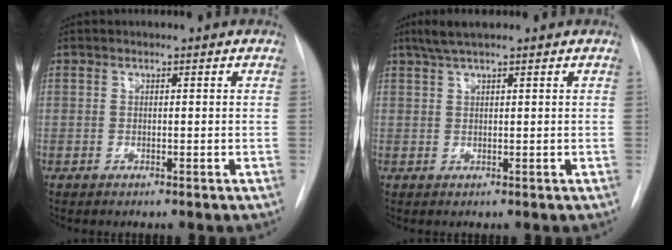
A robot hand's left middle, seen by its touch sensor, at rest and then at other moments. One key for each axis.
{"total": 3.4, "fx": 2.6, "fy": 0.1, "fz": 2.2, "tx": -0.047, "ty": 0.015, "tz": 0.051}